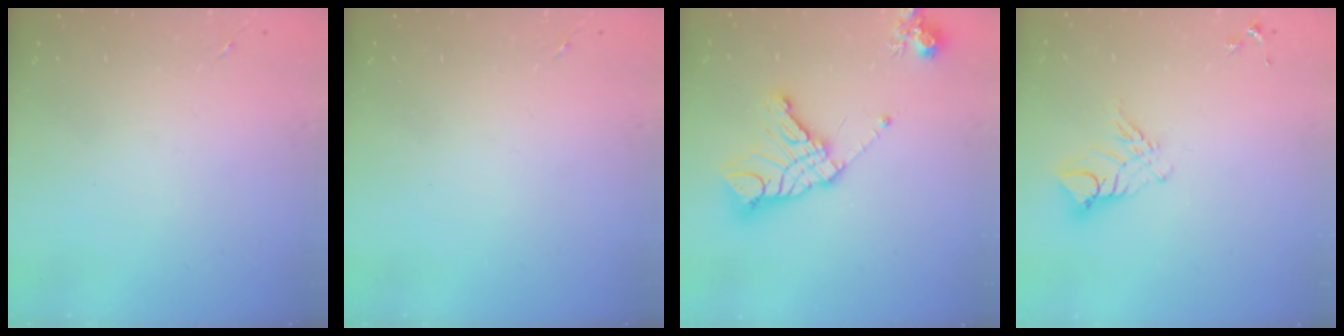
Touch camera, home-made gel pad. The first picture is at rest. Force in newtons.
{"total": 0.0}
{"total": 17.2, "press": 17.0, "slide": 2.4}
{"total": 9.4, "press": 9.4, "slide": 0.9}